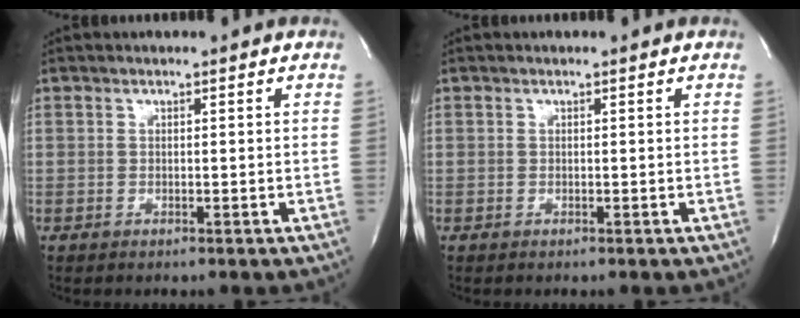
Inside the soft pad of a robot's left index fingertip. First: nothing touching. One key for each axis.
{"total": 0.0}